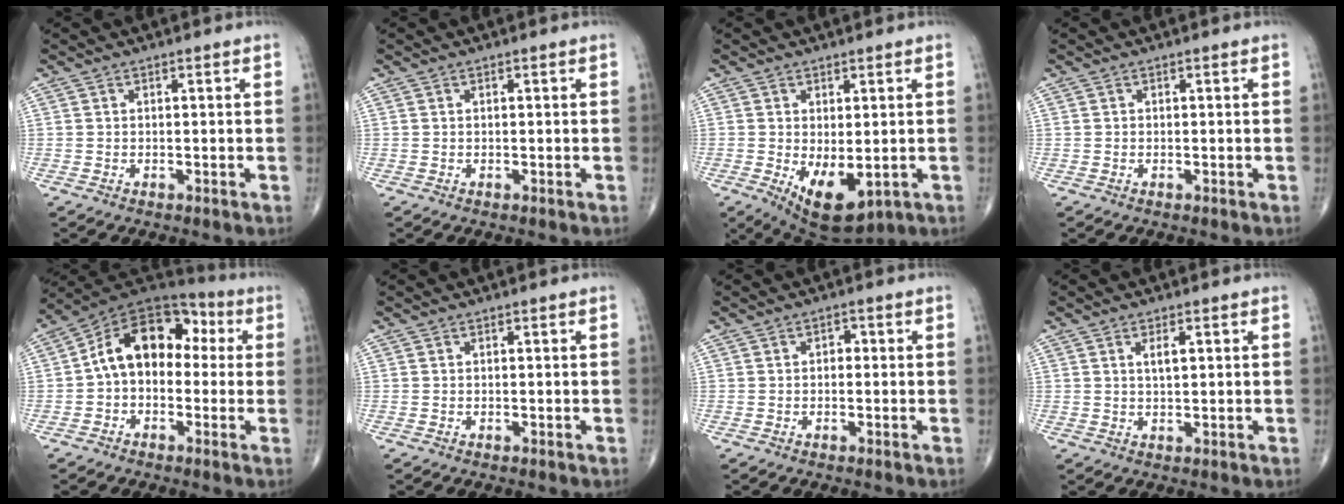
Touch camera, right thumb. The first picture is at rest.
{"total": 0.0}
{"total": 9.3, "force": [-2.1, 4.7, 7.8], "torque": [-0.113, -0.014, -0.013]}
{"total": 0.0}
{"total": 14.6, "force": [1.0, 9.8, 10.8], "torque": [-0.138, 0.052, 0.000]}
{"total": 0.0}
{"total": 1.9, "force": [0.1, 1.3, 1.3], "torque": [-0.009, 0.007, -0.004]}
{"total": 2.7, "force": [0.9, 1.1, 2.4], "torque": [-0.042, -0.003, 0.016]}